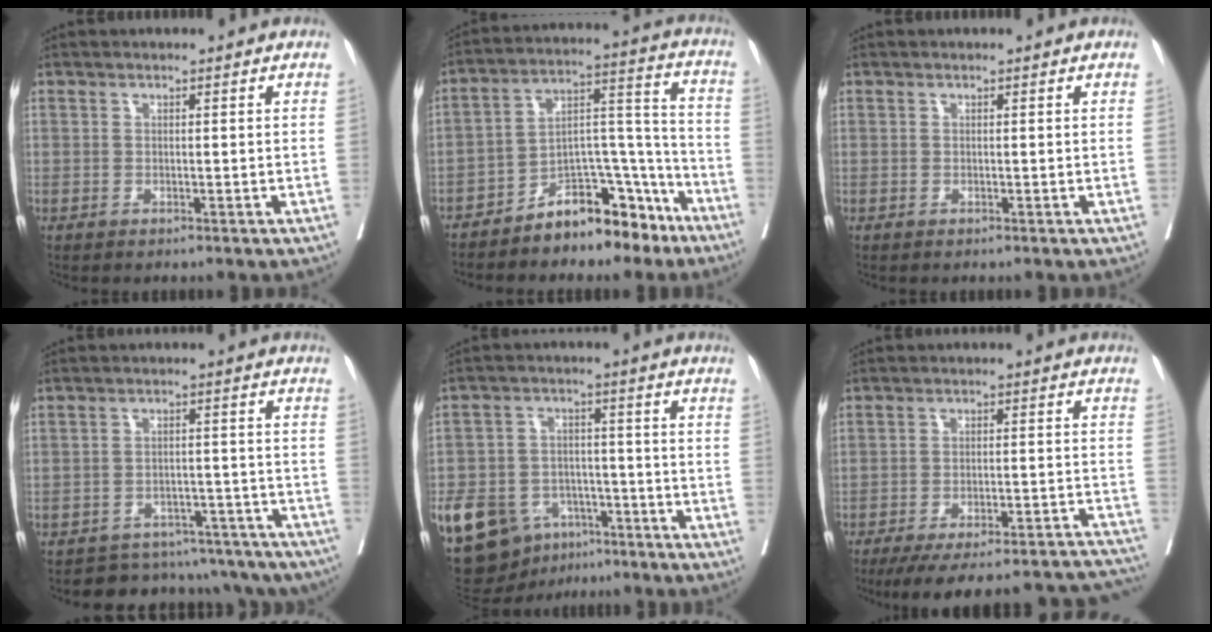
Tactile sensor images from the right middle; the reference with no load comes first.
{"total": 12.8, "force": [-9.7, 5.3, 6.4], "torque": [-0.093, 0.049, -0.159]}
{"total": 0.0}
{"total": 17.0, "force": [-15.4, 6.4, 3.3], "torque": [-0.030, 0.033, -0.178]}
{"total": 16.6, "force": [-8.8, 11.2, 8.4], "torque": [-0.181, 0.014, -0.136]}
{"total": 26.9, "force": [-24.8, 4.1, 9.7], "torque": [-0.102, -0.008, -0.315]}